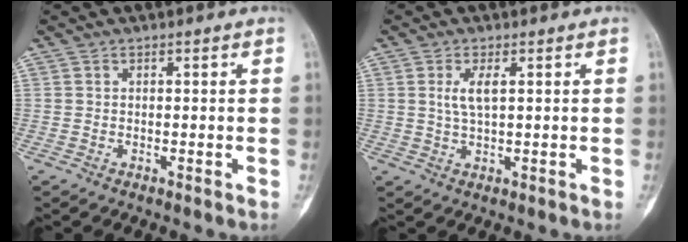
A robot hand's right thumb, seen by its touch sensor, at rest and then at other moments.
{"total": 3.6, "force": [0.9, 1.1, 3.3], "torque": [-0.073, -0.002, 0.022]}